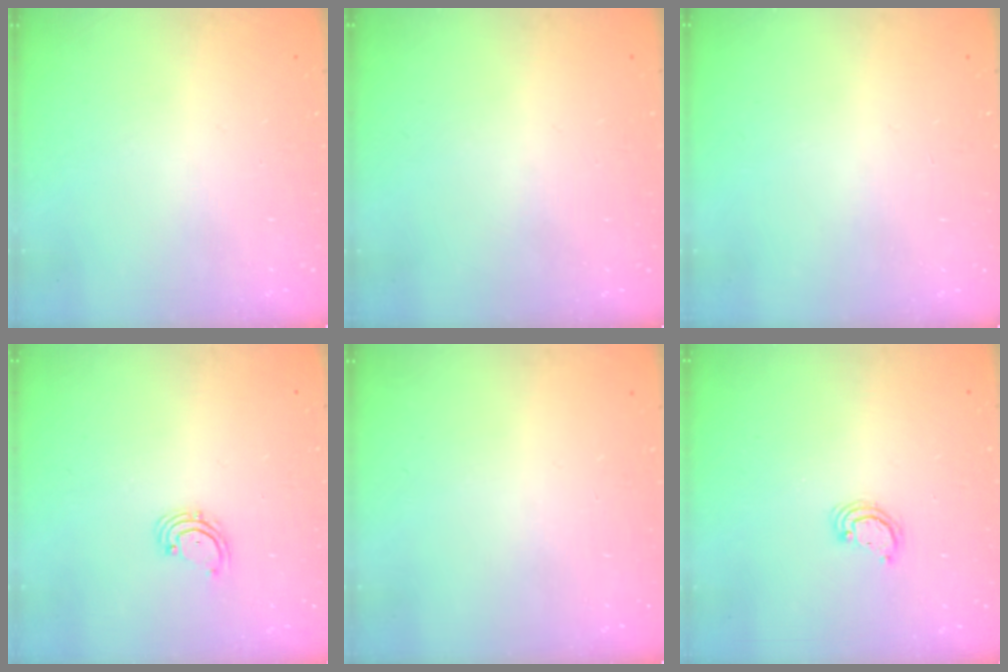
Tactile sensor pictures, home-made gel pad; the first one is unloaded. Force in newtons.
{"total": 0.0}
{"total": 0.0}
{"total": 2.0, "press": 2.0, "slide": 0.4}
{"total": 0.0}
{"total": 3.0, "press": 2.9, "slide": 0.3}